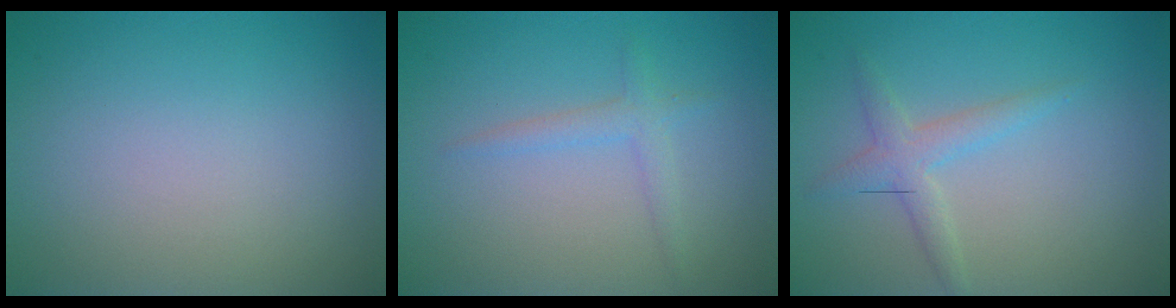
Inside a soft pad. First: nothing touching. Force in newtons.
{"total": 1.5, "press": 1.5, "slide": 0.1}
{"total": 2.1, "press": 2.1, "slide": 0.1}